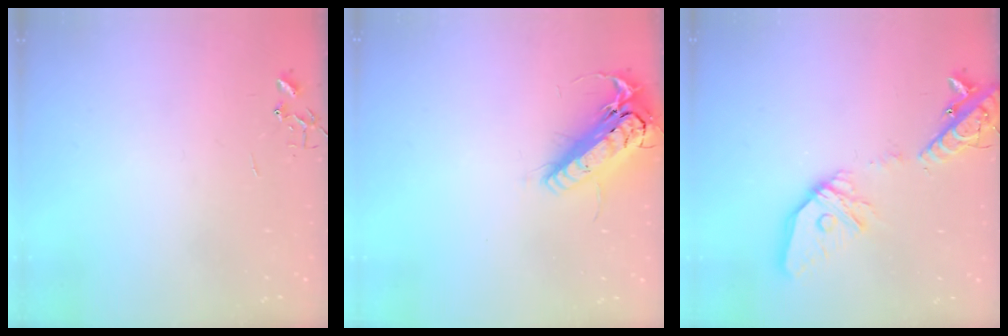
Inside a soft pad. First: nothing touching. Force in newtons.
{"total": 17.8, "press": 17.5, "slide": 3.4}
{"total": 20.2, "press": 20.0, "slide": 3.0}